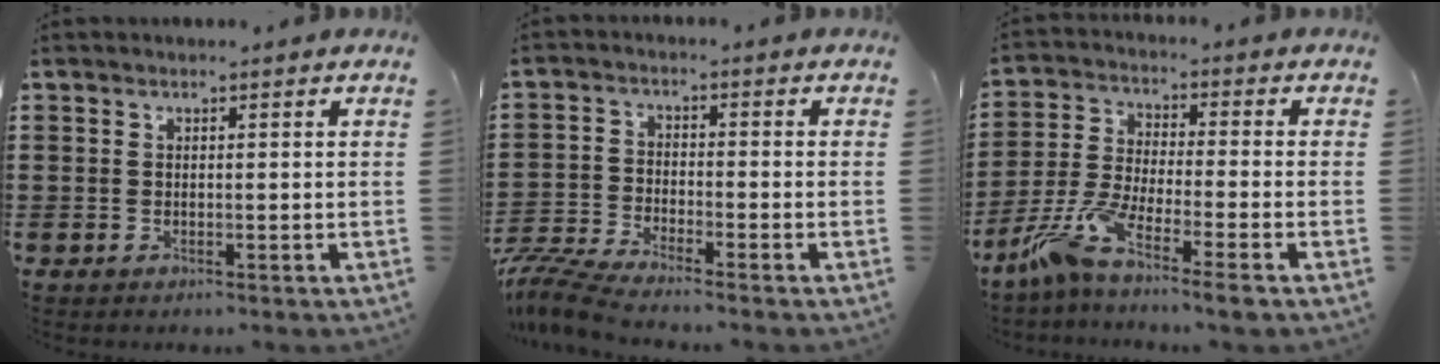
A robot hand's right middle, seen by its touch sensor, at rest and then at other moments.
{"total": 5.7, "force": [-5.2, 0.2, 2.2], "torque": [-0.070, -0.017, -0.109]}
{"total": 7.7, "force": [-6.0, 0.9, 4.8], "torque": [-0.120, -0.012, -0.120]}